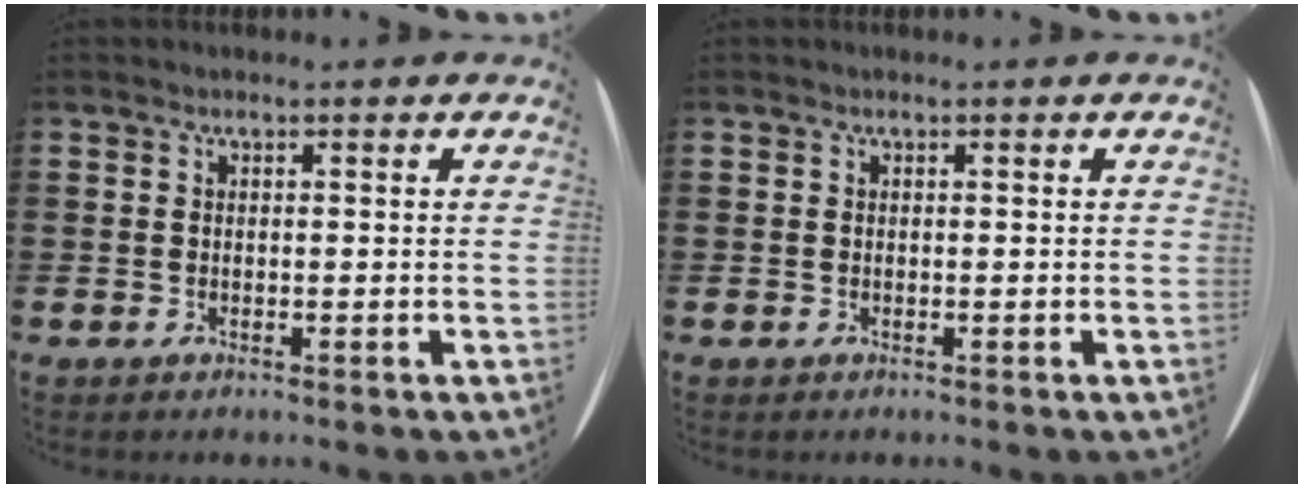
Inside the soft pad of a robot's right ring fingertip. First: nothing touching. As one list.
[{"total": 0.0}]